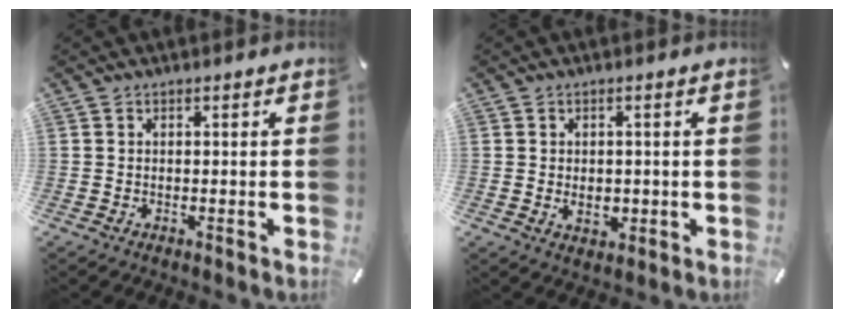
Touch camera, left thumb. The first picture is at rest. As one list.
[{"total": 3.0, "force": [-0.2, 2.3, 1.9], "torque": [-0.020, 0.000, -0.007]}]